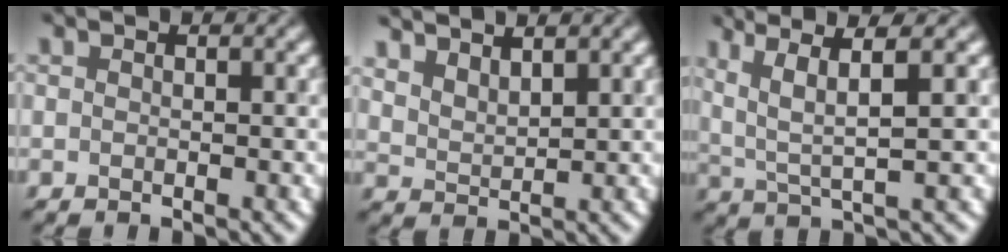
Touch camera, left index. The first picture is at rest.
{"total": 3.4, "force": [2.9, 0.9, 1.4], "torque": [-0.023, 0.007, 0.051]}
{"total": 5.4, "force": [2.5, 0.8, 4.7], "torque": [-0.093, 0.007, 0.053]}